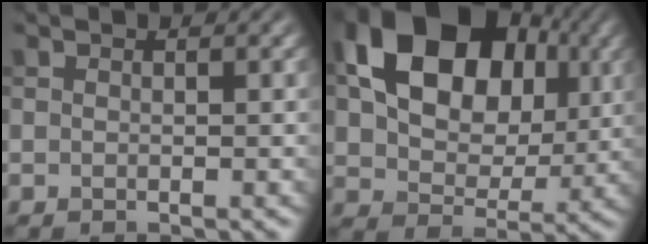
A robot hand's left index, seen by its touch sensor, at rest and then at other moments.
{"total": 14.8, "force": [4.5, 10.1, 9.9], "torque": [-0.163, 0.019, 0.067]}